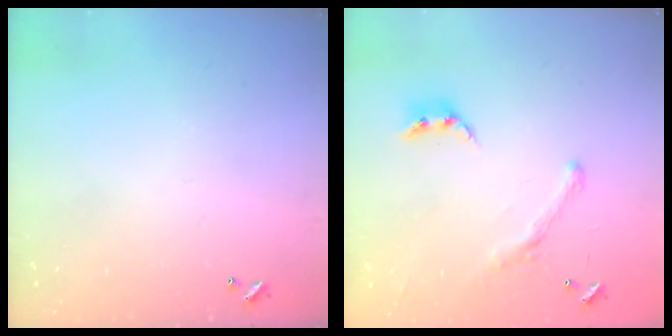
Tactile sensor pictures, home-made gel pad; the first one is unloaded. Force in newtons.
{"total": 1.8, "press": 1.2, "slide": 1.3}